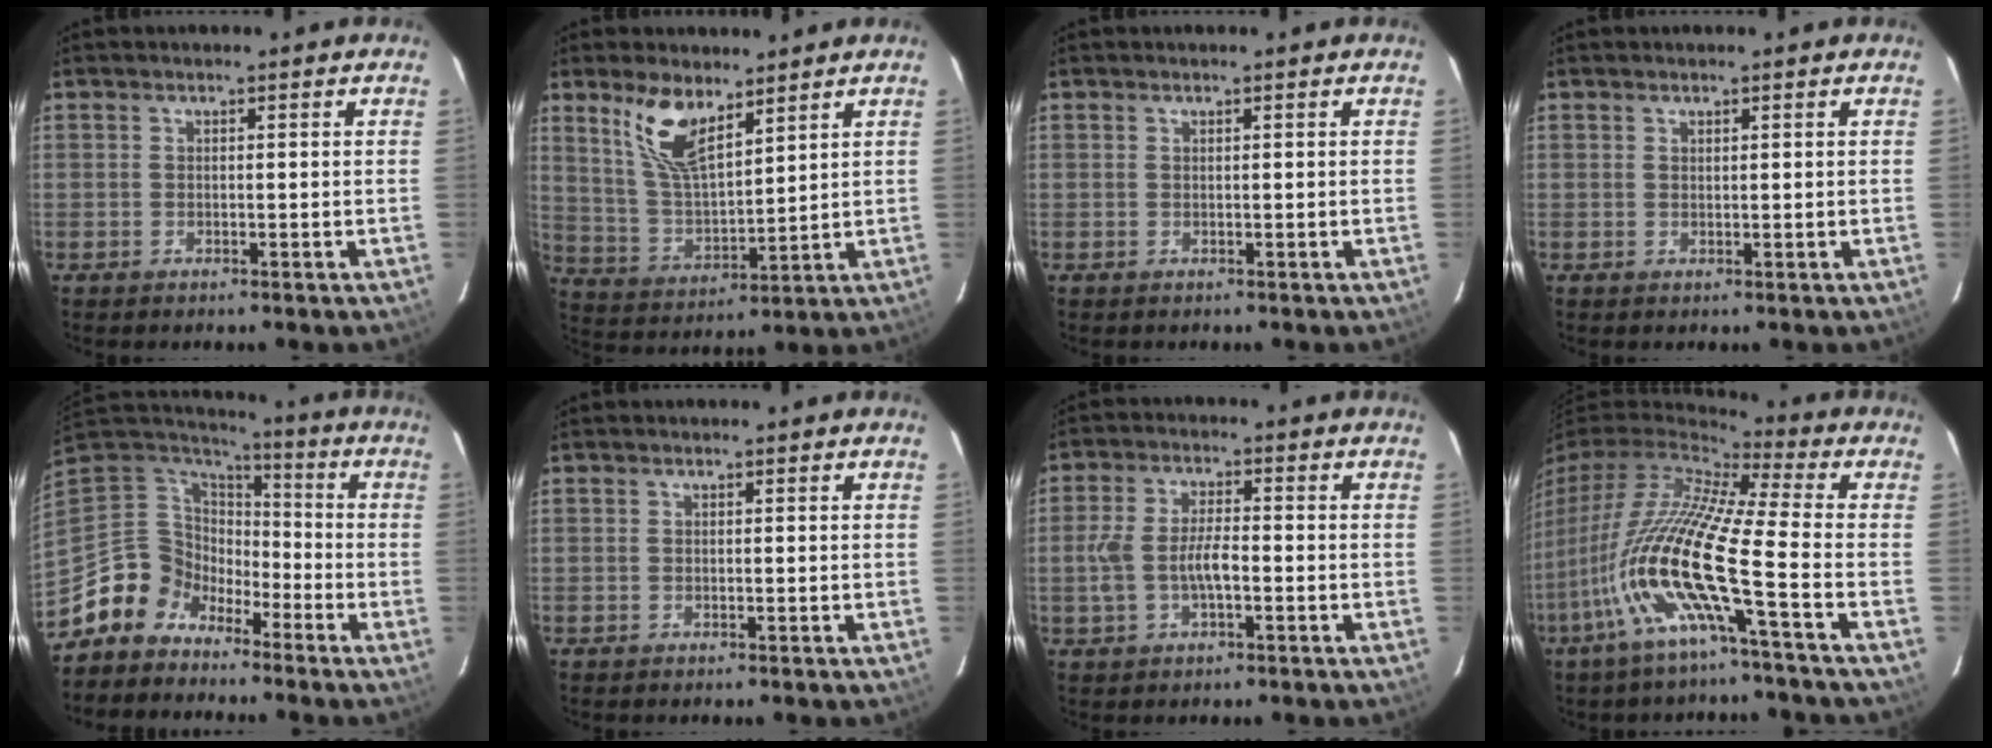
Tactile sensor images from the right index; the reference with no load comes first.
{"total": 10.8, "force": [7.0, 3.8, 7.3], "torque": [-0.146, 0.003, 0.146]}
{"total": 0.0}
{"total": 0.5, "force": [0.5, 0.1, 0.2], "torque": [-0.004, 0.001, 0.009]}
{"total": 10.9, "force": [-7.3, 7.9, 1.2], "torque": [-0.054, 0.038, -0.146]}
{"total": 0.0}
{"total": 6.5, "force": [-1.7, 2.6, 5.7], "torque": [-0.123, 0.007, -0.028]}
{"total": 17.4, "force": [-7.0, 0.7, 15.9], "torque": [-0.297, -0.029, -0.144]}